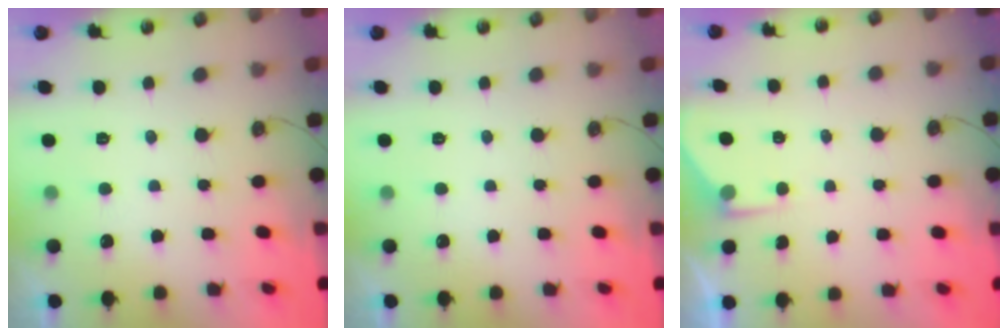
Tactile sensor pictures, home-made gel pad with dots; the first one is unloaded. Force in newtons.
{"total": 0.0}
{"total": 2.9, "press": 2.9, "slide": 0.5}